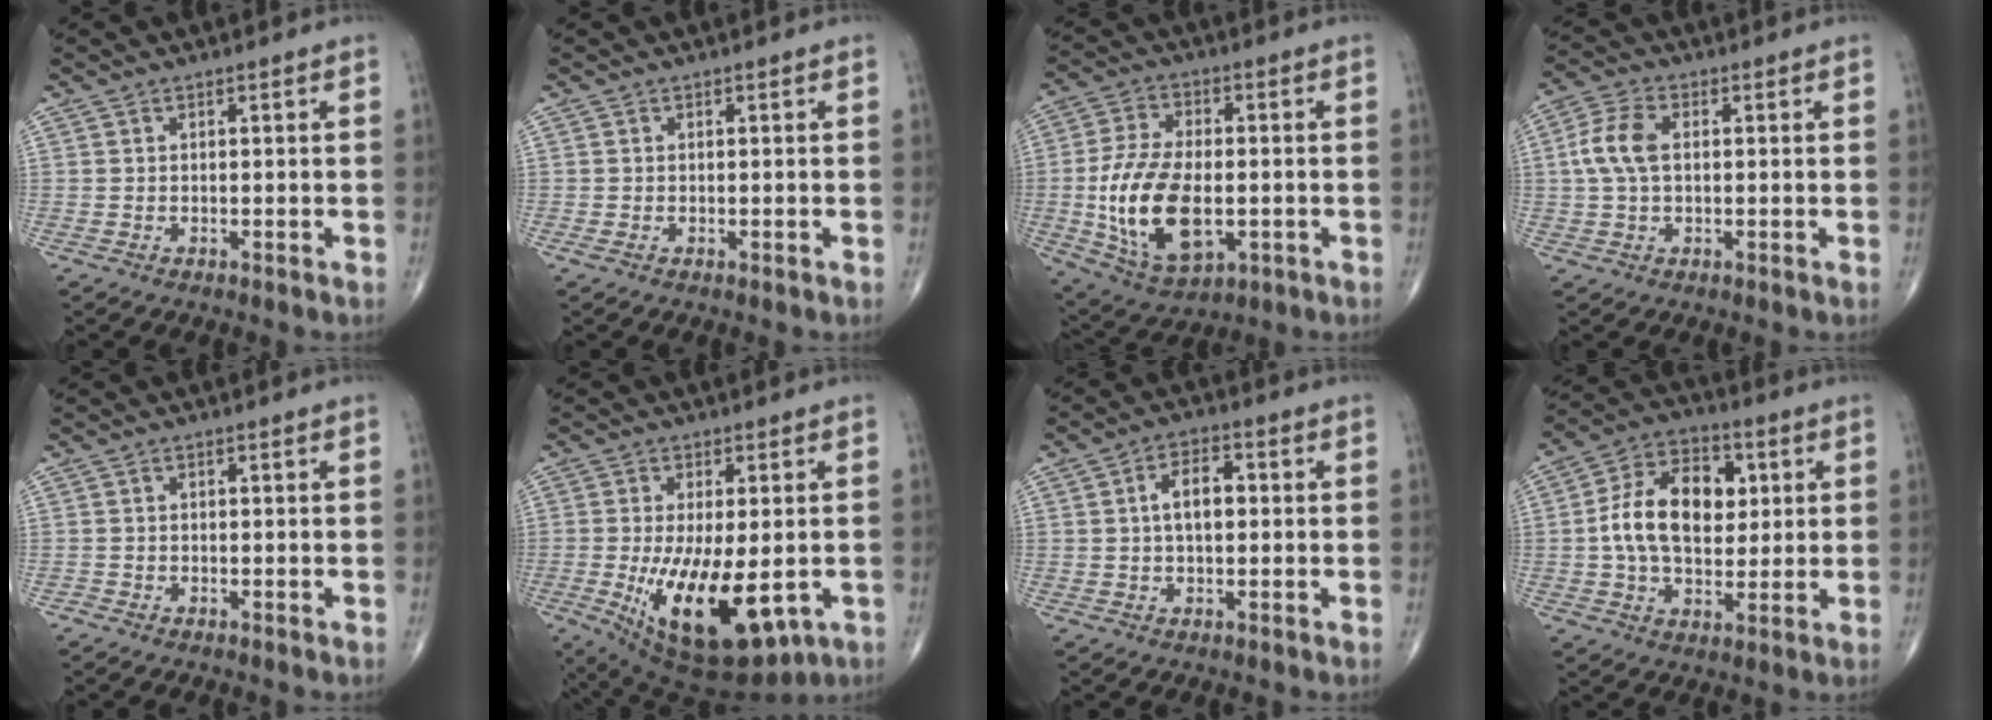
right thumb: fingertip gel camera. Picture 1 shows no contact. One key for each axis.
{"total": 0.7, "fx": -0.2, "fy": 0.3, "fz": 0.6, "tx": -0.016, "ty": -0.002, "tz": -0.005}
{"total": 17.5, "fx": -2.7, "fy": 9.6, "fz": 14.5, "tx": -0.272, "ty": -0.001, "tz": -0.034}
{"total": 7.2, "fx": 0.8, "fy": 4.2, "fz": 5.8, "tx": -0.131, "ty": 0.016, "tz": 0.010}
{"total": 0.7, "fx": -0.6, "fy": 0.3, "fz": -0.2, "tx": 0.007, "ty": 0.002, "tz": -0.018}
{"total": 17.7, "fx": -4.4, "fy": 7.6, "fz": 15.3, "tx": -0.265, "ty": -0.023, "tz": -0.045}
{"total": 6.2, "fx": 0.5, "fy": 3.5, "fz": 5.1, "tx": -0.080, "ty": 0.016, "tz": 0.001}
{"total": 15.5, "fx": 1.8, "fy": 10.0, "fz": 11.7, "tx": -0.176, "ty": 0.013, "tz": 0.024}